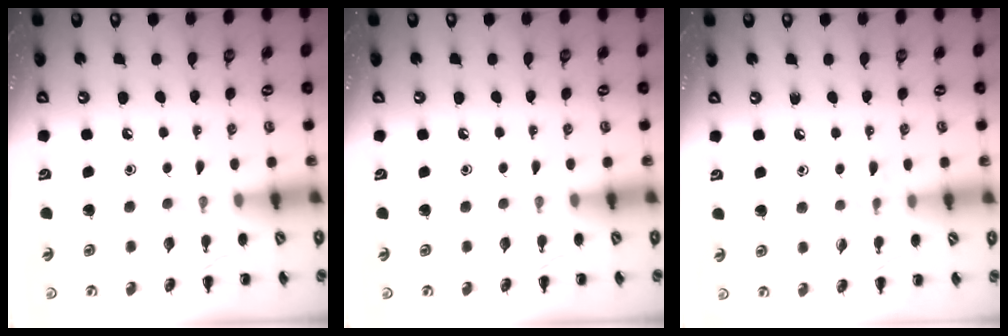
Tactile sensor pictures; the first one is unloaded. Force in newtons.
{"total": 0.0}
{"total": 4.7, "press": 4.5, "slide": 1.3}